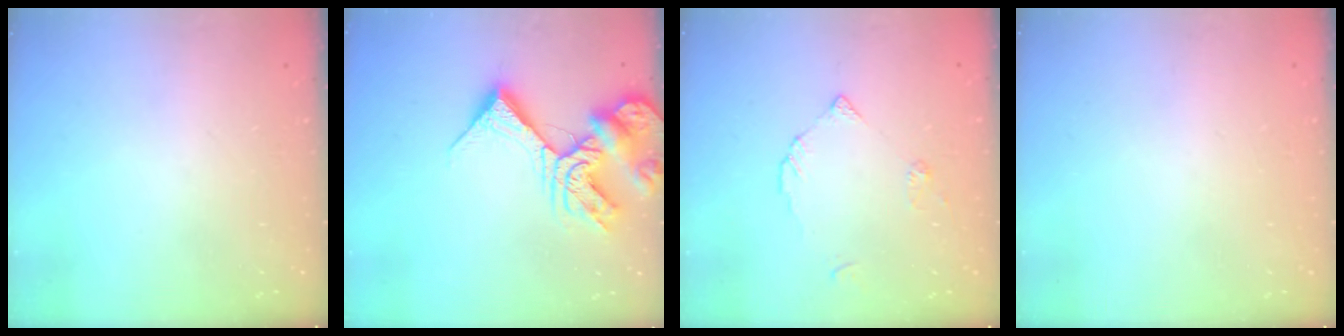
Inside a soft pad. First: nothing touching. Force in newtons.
{"total": 13.8, "press": 13.7, "slide": 1.8}
{"total": 3.7, "press": 3.7, "slide": 0.3}
{"total": 1.8, "press": 1.8, "slide": 0.1}